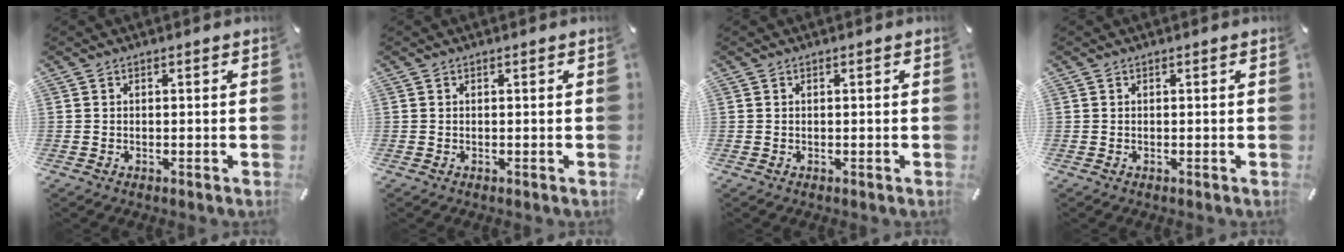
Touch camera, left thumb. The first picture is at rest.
{"total": 0.0}
{"total": 0.0}
{"total": 0.0}